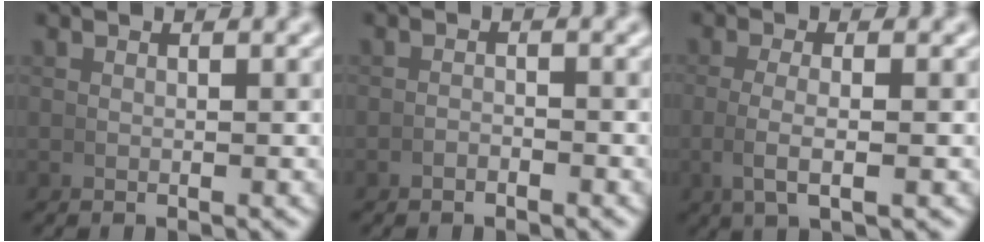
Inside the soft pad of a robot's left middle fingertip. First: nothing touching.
{"total": 1.0, "force": [-1.0, 0.1, 0.1], "torque": [0.000, -0.001, -0.019]}
{"total": 3.1, "force": [-0.4, 0.7, 3.0], "torque": [-0.069, -0.008, -0.002]}